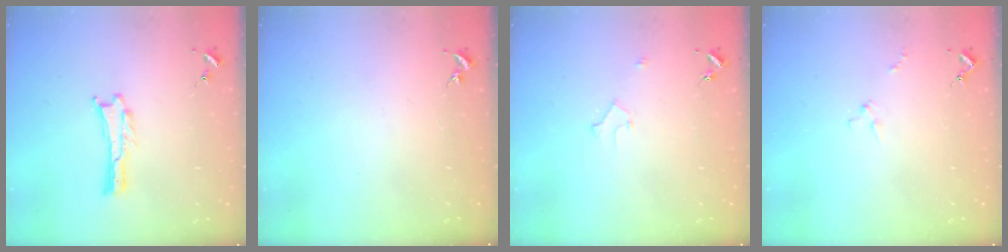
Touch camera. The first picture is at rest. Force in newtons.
{"total": 0.0}
{"total": 2.2, "press": 2.2, "slide": 0.2}
{"total": 1.3, "press": 1.2, "slide": 0.1}